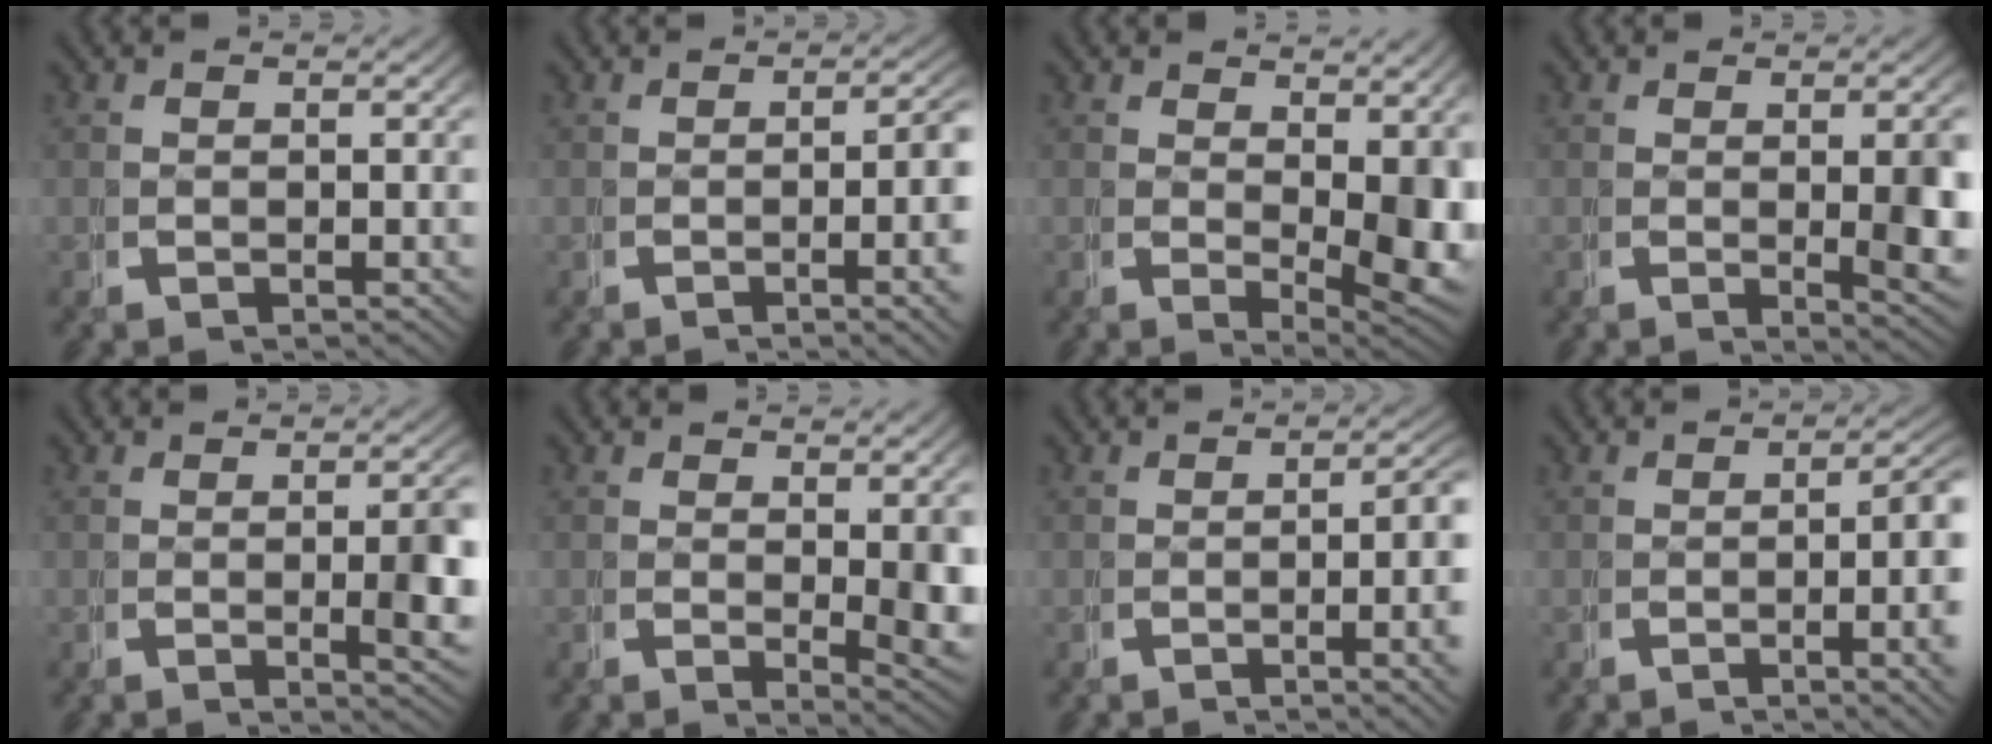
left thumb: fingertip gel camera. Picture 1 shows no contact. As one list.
[{"total": 4.7, "force": [-0.9, 1.0, 4.5], "torque": [-0.061, 0.001, -0.015]}, {"total": 6.1, "force": [0.6, 2.8, 5.4], "torque": [-0.069, -0.034, 0.029]}, {"total": 4.8, "force": [-0.1, 1.2, 4.6], "torque": [-0.069, -0.014, 0.005]}, {"total": 4.3, "force": [-0.2, 0.9, 4.2], "torque": [-0.059, -0.007, -0.001]}, {"total": 4.2, "force": [0.6, 1.5, 3.9], "torque": [-0.053, -0.023, 0.018]}, {"total": 5.2, "force": [-0.8, 1.2, 5.0], "torque": [-0.067, 0.001, -0.012]}, {"total": 6.1, "force": [-0.9, 1.7, 5.8], "torque": [-0.076, 0.000, -0.014]}]